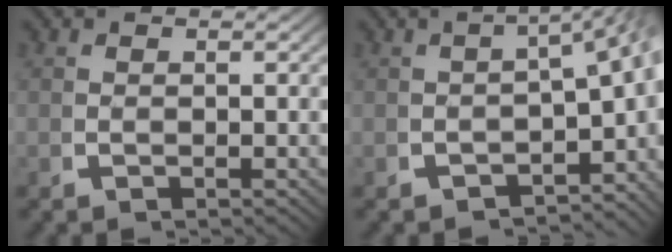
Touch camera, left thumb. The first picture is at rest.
{"total": 7.9, "force": [-1.8, 4.2, 6.4], "torque": [-0.056, 0.006, -0.031]}